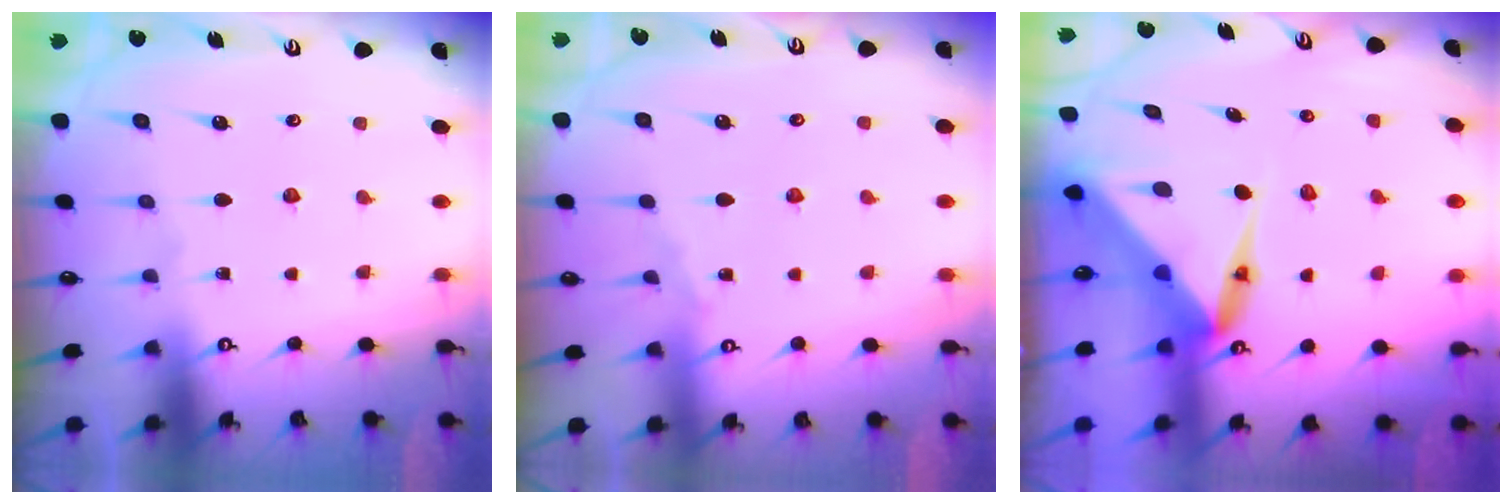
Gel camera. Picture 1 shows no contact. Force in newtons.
{"total": 2.8, "press": 2.8, "slide": 0.5}
{"total": 7.4, "press": 7.3, "slide": 1.3}